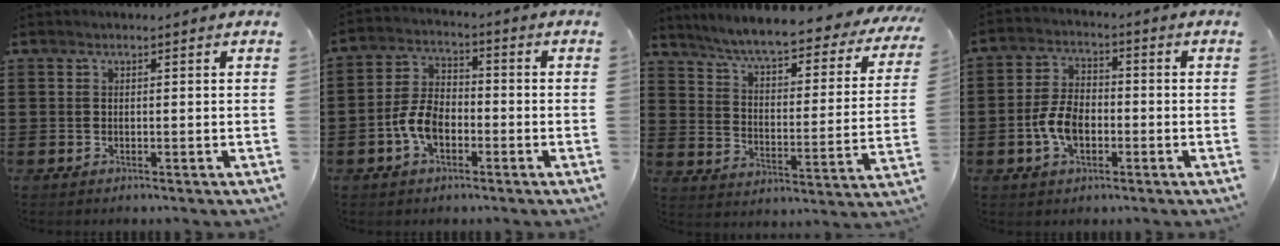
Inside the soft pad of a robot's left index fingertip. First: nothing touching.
{"total": 6.3, "force": [-2.5, 3.7, 4.5], "torque": [-0.112, 0.004, -0.055]}
{"total": 6.1, "force": [5.5, 0.0, 2.6], "torque": [-0.075, -0.040, 0.087]}
{"total": 6.3, "force": [-1.9, 3.7, 4.7], "torque": [-0.117, 0.001, -0.044]}